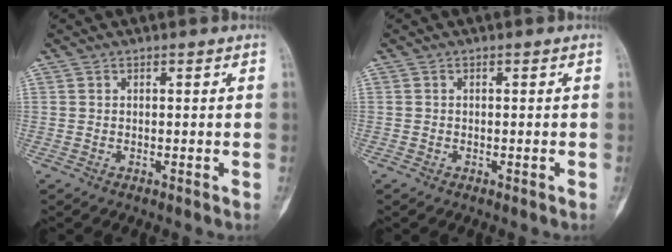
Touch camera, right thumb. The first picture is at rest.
{"total": 0.0}